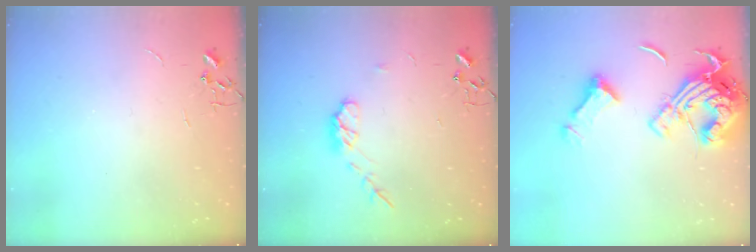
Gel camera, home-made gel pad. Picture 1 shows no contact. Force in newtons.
{"total": 7.4, "press": 7.4, "slide": 0.4}
{"total": 18.2, "press": 18.1, "slide": 2.1}